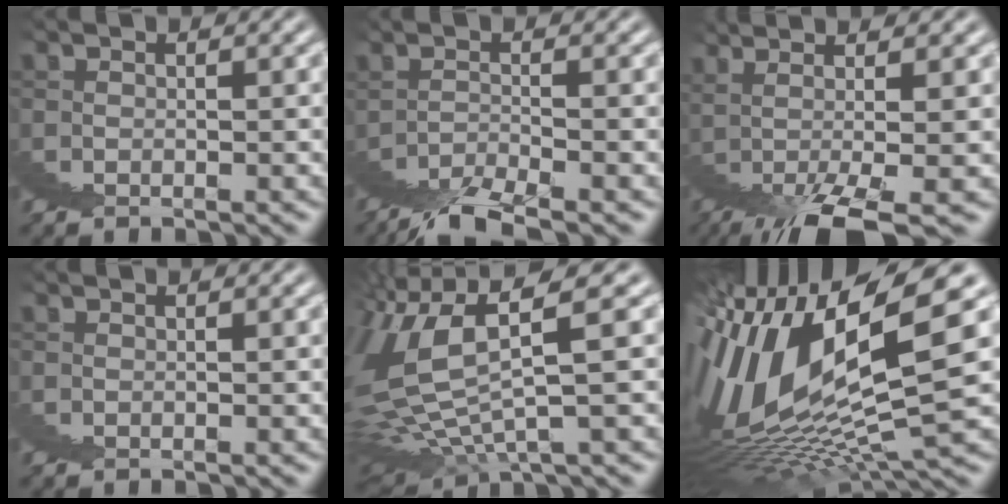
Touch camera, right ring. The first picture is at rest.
{"total": 2.6, "force": [-0.8, -1.6, 1.9], "torque": [-0.024, 0.016, -0.019]}
{"total": 5.1, "force": [2.0, -2.6, 3.9], "torque": [-0.038, 0.030, 0.030]}
{"total": 0.0}
{"total": 4.4, "force": [2.7, 0.7, 3.4], "torque": [-0.085, -0.008, 0.056]}
{"total": 8.8, "force": [3.1, 1.3, 8.2], "torque": [-0.125, 0.018, 0.043]}